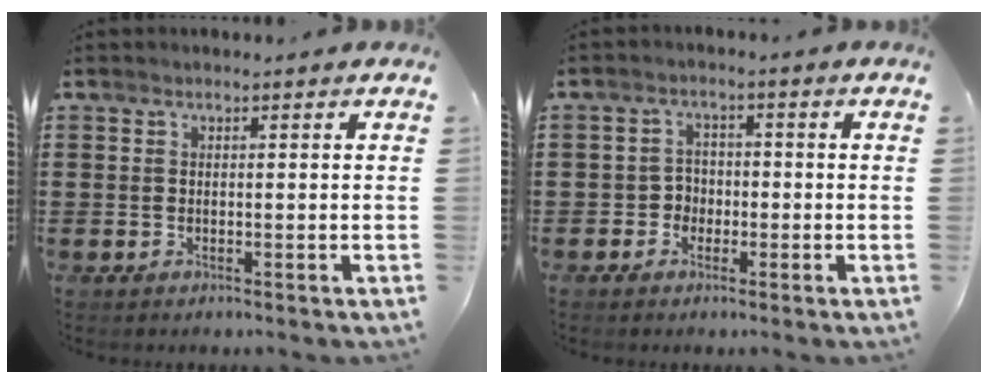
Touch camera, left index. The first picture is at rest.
{"total": 2.6, "force": [-1.1, 2.3, 0.7], "torque": [-0.022, 0.004, -0.027]}